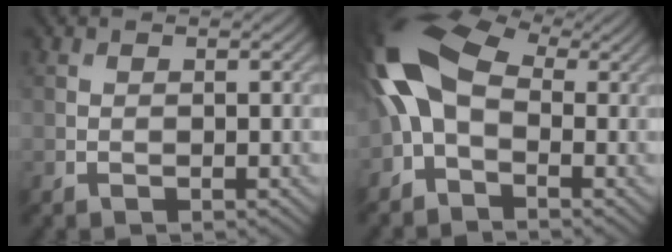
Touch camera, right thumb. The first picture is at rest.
{"total": 12.1, "force": [-0.5, 6.8, 10.0], "torque": [-0.235, 0.022, -0.039]}